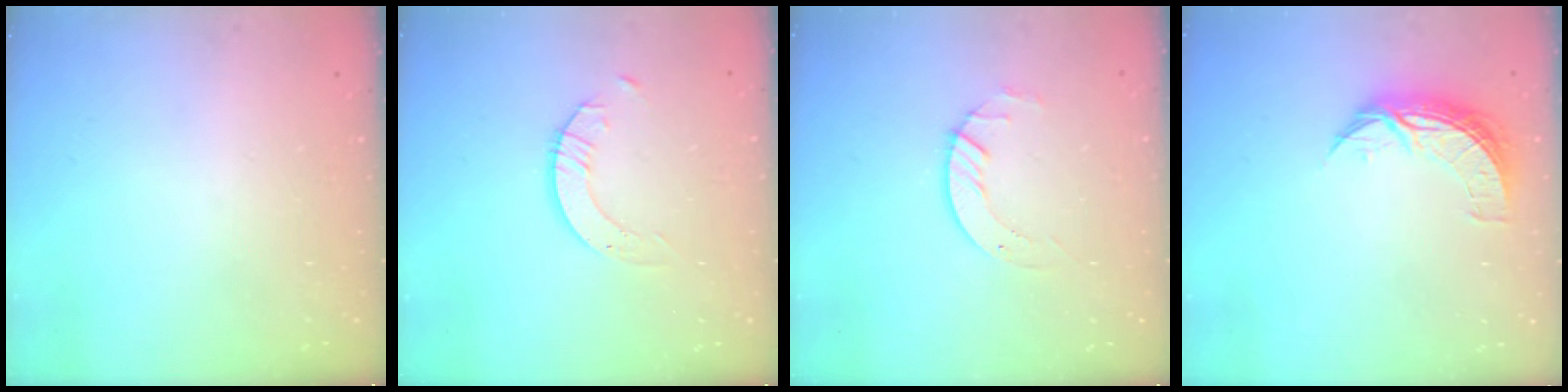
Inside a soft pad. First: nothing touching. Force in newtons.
{"total": 2.7, "press": 2.7, "slide": 0.2}
{"total": 3.6, "press": 3.6, "slide": 0.4}
{"total": 7.9, "press": 7.9, "slide": 0.1}